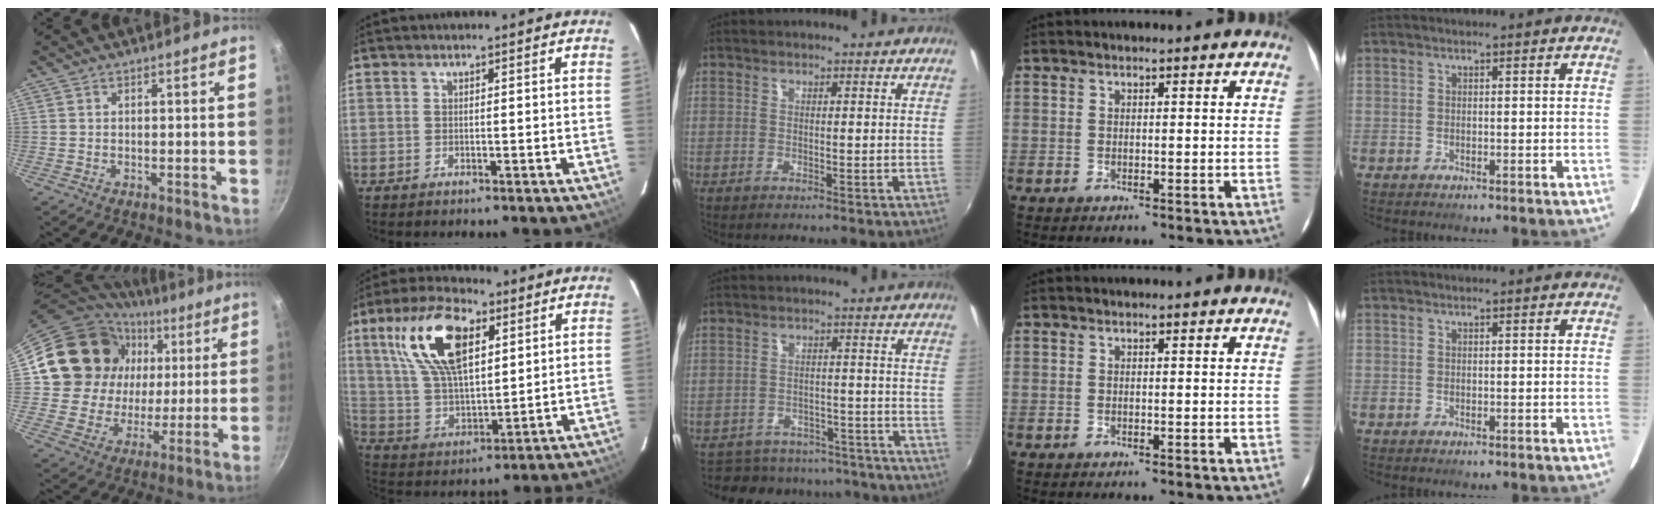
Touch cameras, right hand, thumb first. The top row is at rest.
{"thumb": {"total": 22.2, "force": [6.7, 18.8, 9.9], "torque": [-0.168, 0.006, 0.122]}, "index": {"total": 17.0, "force": [7.1, 7.8, 13.4], "torque": [-0.256, 0.022, 0.140]}, "middle": {"total": 14.3, "force": [-12.7, 5.7, 3.3], "torque": [-0.076, 0.024, -0.158]}}